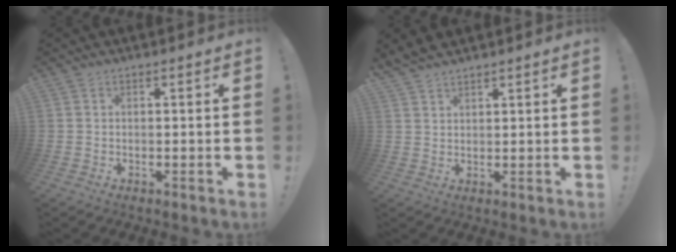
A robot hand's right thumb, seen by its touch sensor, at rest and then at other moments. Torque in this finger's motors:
{"motor_torque": [0.01, 0.06, 0.68, 0.67, 0.25]}